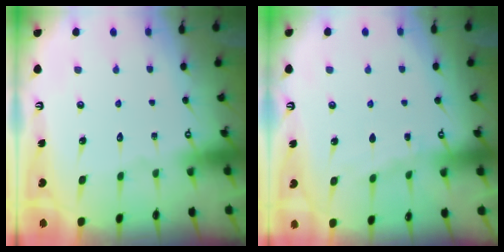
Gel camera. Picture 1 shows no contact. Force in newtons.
{"total": 3.4, "press": 3.4, "slide": 0.4}